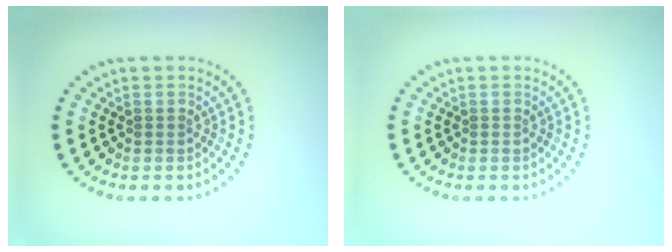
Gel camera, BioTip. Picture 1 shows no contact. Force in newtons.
{"total": 0.0}